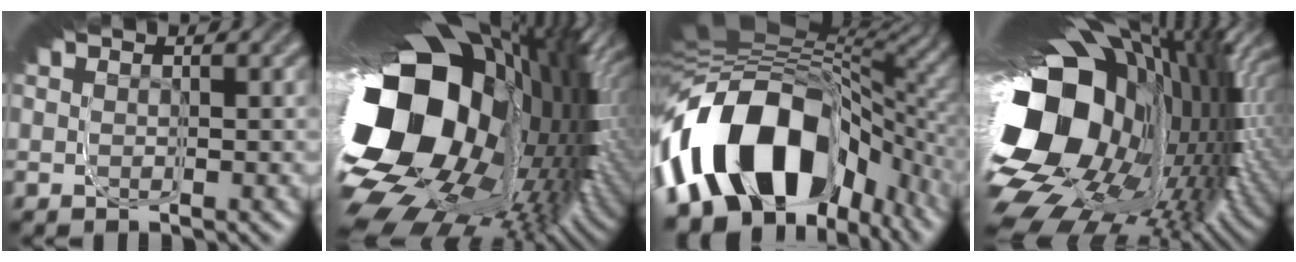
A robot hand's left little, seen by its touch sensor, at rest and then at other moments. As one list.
[{"total": 31.2, "force": [-1.2, 14.5, 27.6], "torque": [-0.352, -0.005, -0.020]}, {"total": 18.2, "force": [-3.1, 9.2, 15.4], "torque": [-0.218, 0.029, -0.059]}, {"total": 26.0, "force": [-0.5, 11.5, 23.3], "torque": [-0.292, 0.015, -0.008]}]